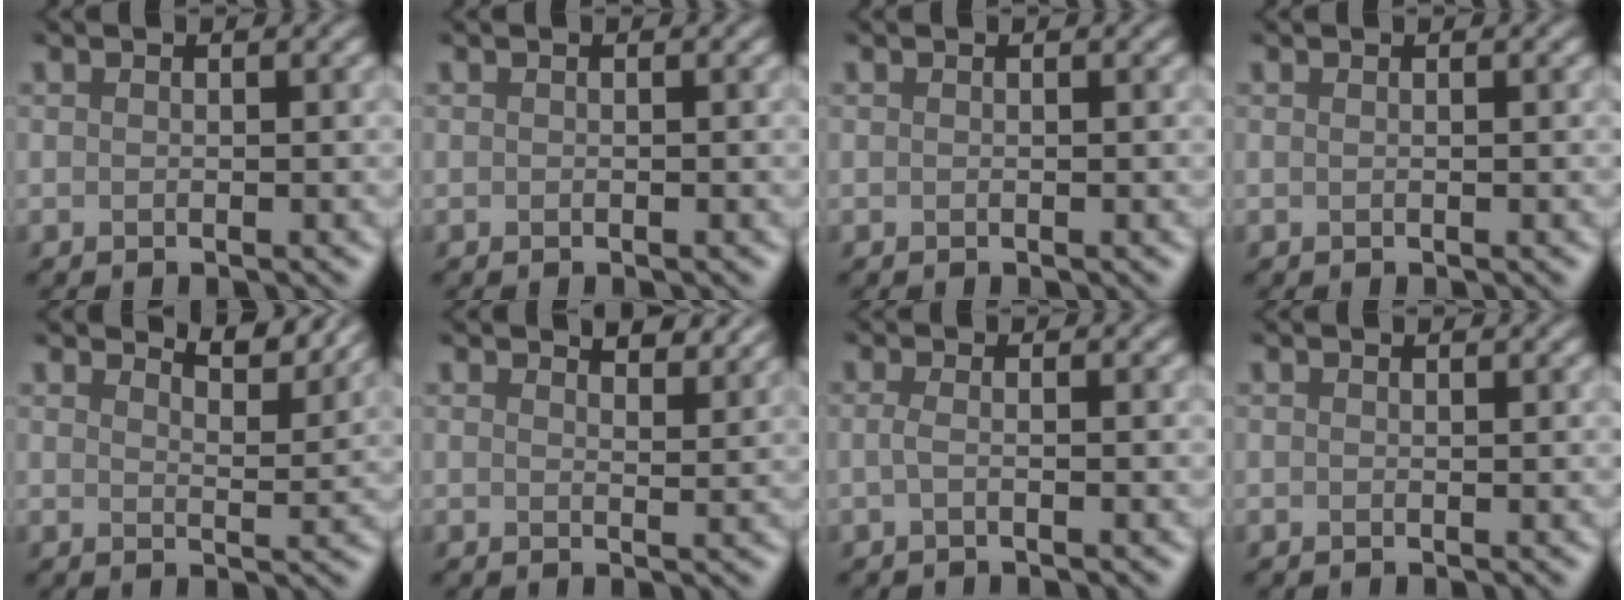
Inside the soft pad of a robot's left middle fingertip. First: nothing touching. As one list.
[{"total": 0.0}, {"total": 0.0}, {"total": 0.0}, {"total": 4.7, "force": [4.4, 0.6, 1.6], "torque": [-0.011, 0.023, 0.039]}, {"total": 3.1, "force": [2.8, 0.6, 1.3], "torque": [-0.008, 0.022, 0.016]}, {"total": 0.6, "force": [-0.4, -0.1, 0.4], "torque": [-0.016, -0.001, -0.004]}, {"total": 0.0}]